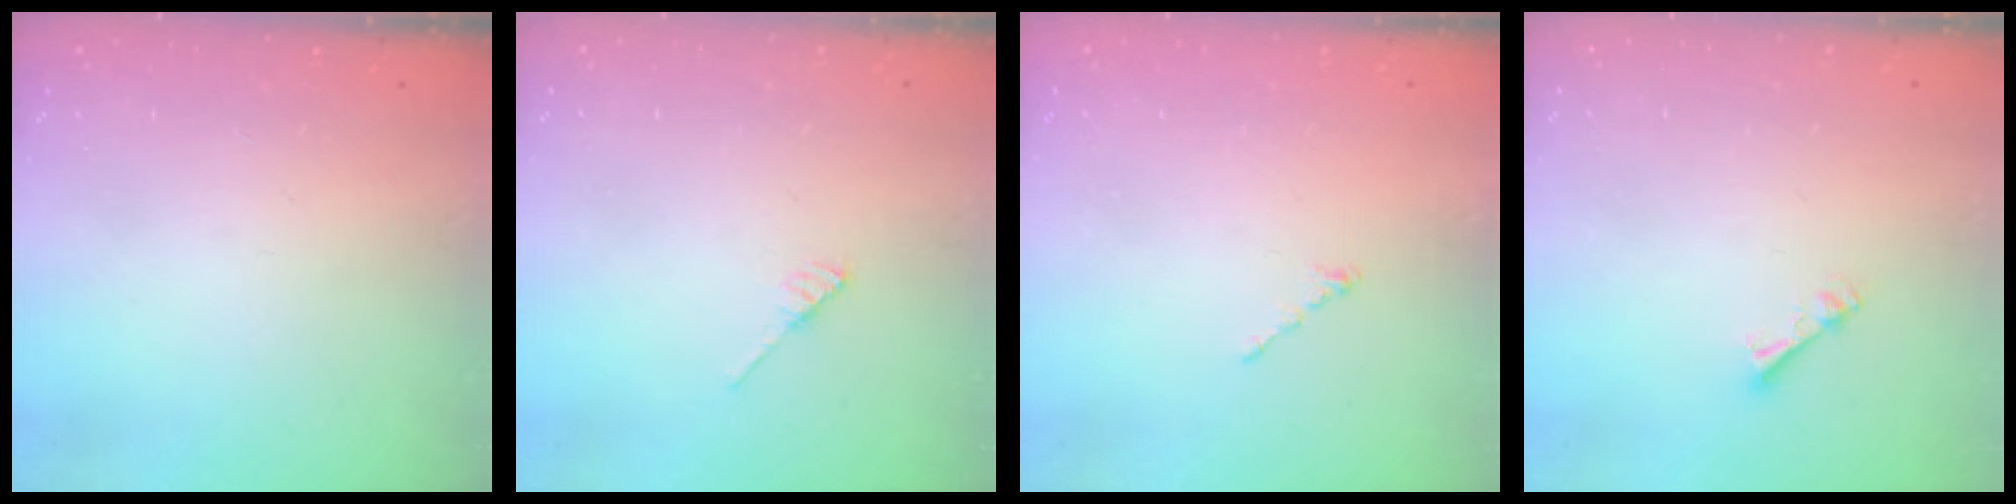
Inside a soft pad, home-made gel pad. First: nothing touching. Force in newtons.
{"total": 3.7, "press": 3.7, "slide": 0.3}
{"total": 0.0}
{"total": 2.7, "press": 2.7, "slide": 0.4}